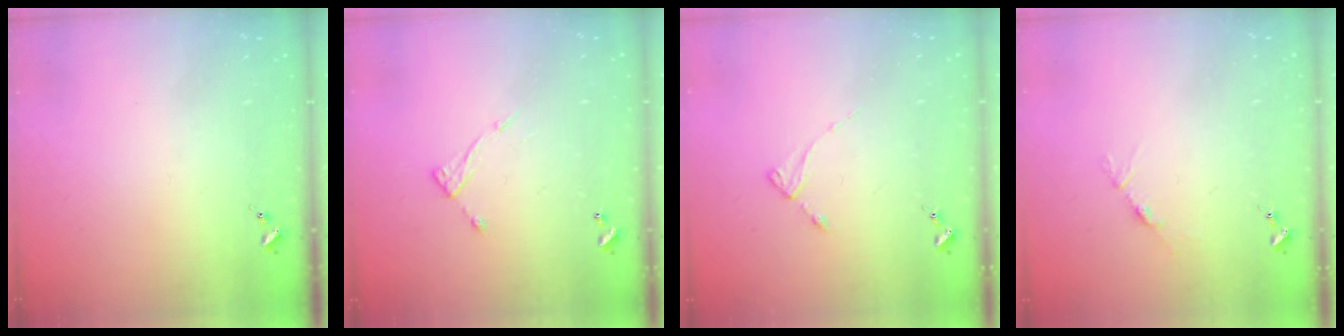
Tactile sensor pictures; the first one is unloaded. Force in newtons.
{"total": 7.7, "press": 7.7, "slide": 0.6}
{"total": 2.8, "press": 2.8, "slide": 0.3}
{"total": 4.0, "press": 3.9, "slide": 0.5}